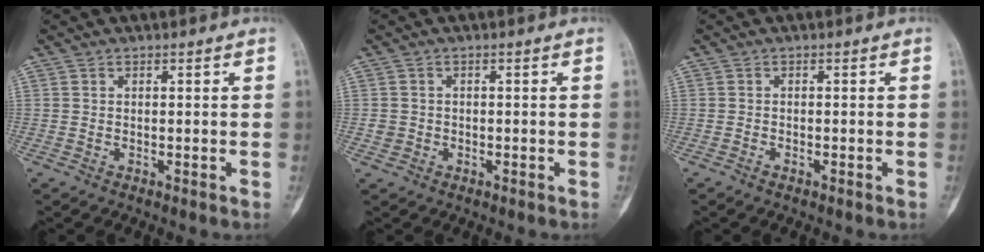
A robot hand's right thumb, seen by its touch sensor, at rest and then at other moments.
{"total": 1.8, "force": [-0.4, 1.7, 0.4], "torque": [0.000, 0.006, -0.008]}
{"total": 0.6, "force": [-0.5, 0.3, 0.3], "torque": [-0.009, 0.002, -0.011]}